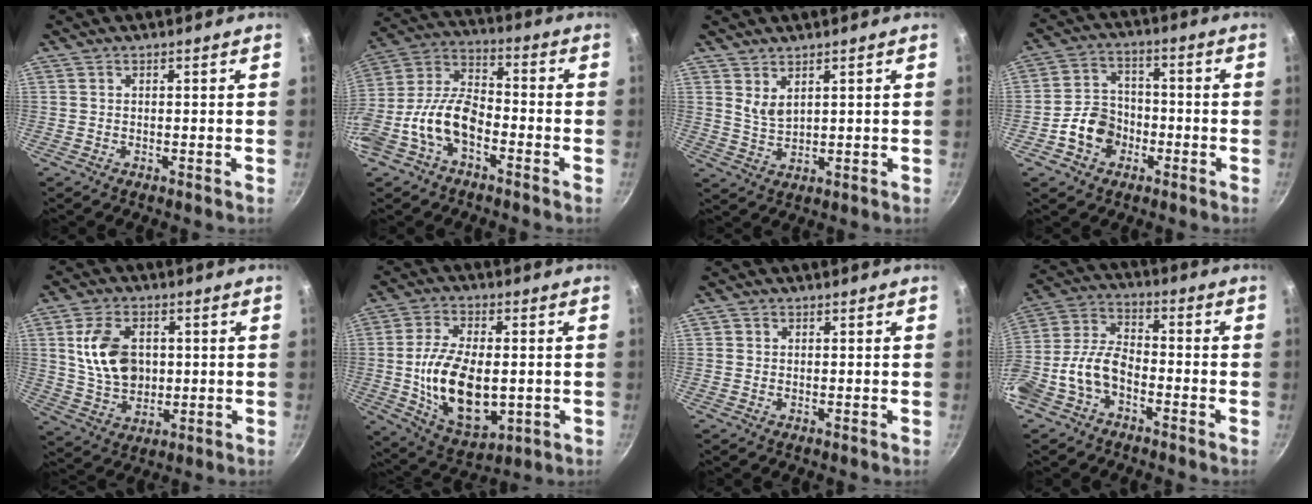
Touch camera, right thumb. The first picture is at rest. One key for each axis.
{"total": 13.6, "fx": -4.7, "fy": 8.0, "fz": 9.9, "tx": -0.181, "ty": 0.056, "tz": -0.103}
{"total": 3.4, "fx": 2.0, "fy": 1.5, "fz": 2.3, "tx": -0.041, "ty": -0.022, "tz": 0.044}
{"total": 9.0, "fx": -3.3, "fy": 7.3, "fz": 4.1, "tx": -0.045, "ty": 0.038, "tz": -0.067}
{"total": 12.2, "fx": 1.9, "fy": 8.5, "fz": 8.6, "tx": -0.135, "ty": -0.008, "tz": 0.041}
{"total": 17.1, "fx": -1.3, "fy": 9.6, "fz": 14.1, "tx": -0.238, "ty": -0.002, "tz": -0.010}
{"total": 1.0, "fx": 0.2, "fy": 0.9, "fz": 0.2, "tx": 0.001, "ty": -0.001, "tz": 0.000}
{"total": 10.6, "fx": -4.1, "fy": 6.6, "fz": 7.3, "tx": -0.145, "ty": 0.053, "tz": -0.091}